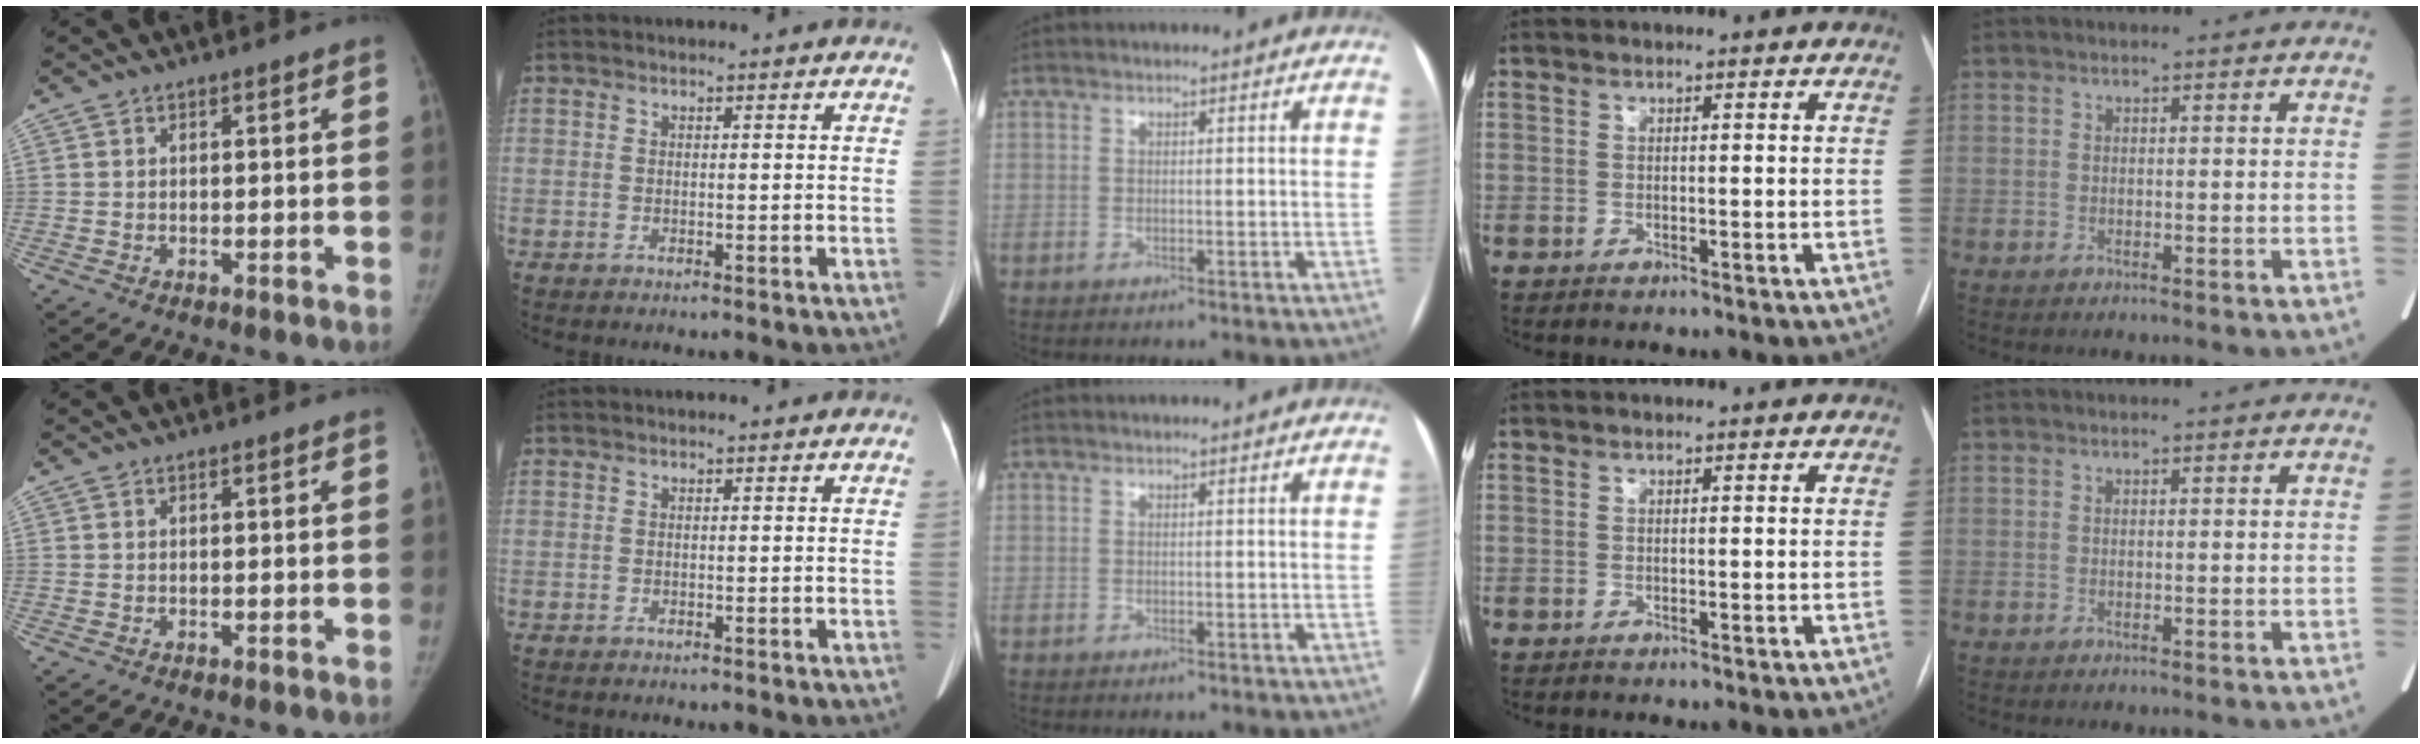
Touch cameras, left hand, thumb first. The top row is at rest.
{}